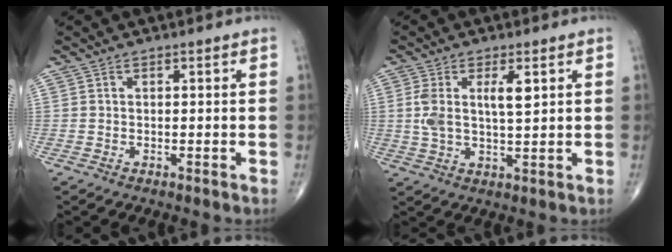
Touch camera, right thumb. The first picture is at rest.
{"total": 7.1, "force": [2.0, 2.6, 6.3], "torque": [-0.124, -0.004, 0.041]}